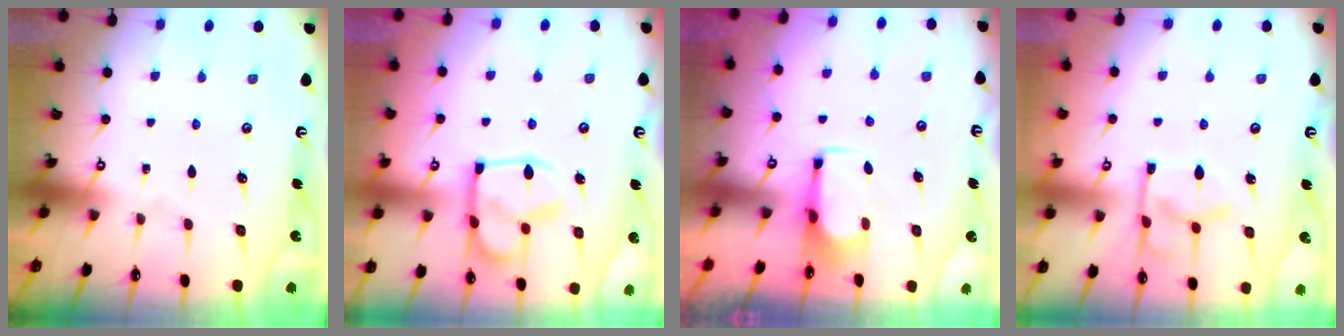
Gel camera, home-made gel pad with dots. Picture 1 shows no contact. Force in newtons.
{"total": 13.0, "press": 13.0, "slide": 1.1}
{"total": 2.3, "press": 2.2, "slide": 0.8}
{"total": 8.3, "press": 8.2, "slide": 1.3}